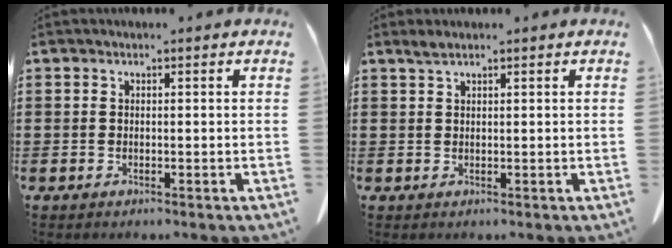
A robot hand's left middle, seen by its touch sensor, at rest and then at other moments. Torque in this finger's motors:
{"motor_torque": [0.09, -0.02, 0.00, 0.00]}